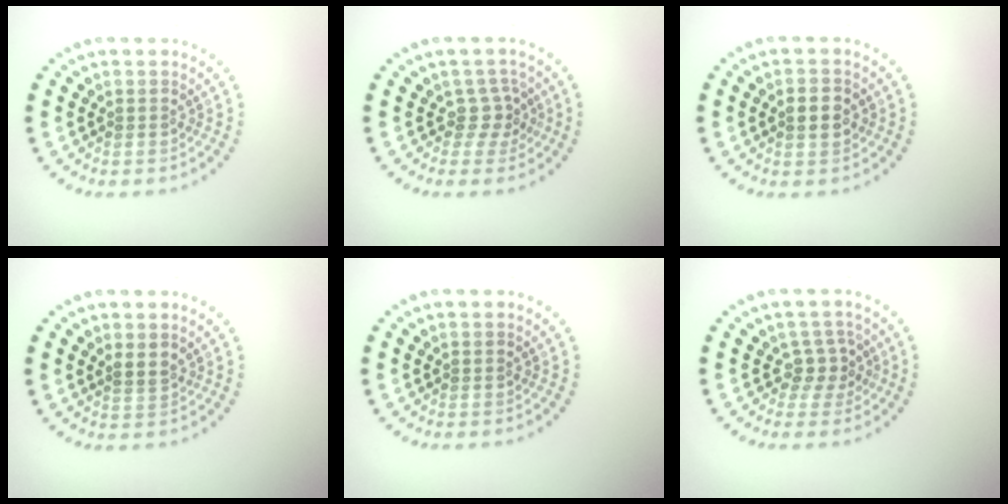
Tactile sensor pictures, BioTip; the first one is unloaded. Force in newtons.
{"total": 1.9, "press": 1.5, "slide": 1.2}
{"total": 2.0, "press": 2.0, "slide": 0.1}
{"total": 1.4, "press": 1.3, "slide": 0.7}
{"total": 0.0}
{"total": 2.1, "press": 1.7, "slide": 1.2}